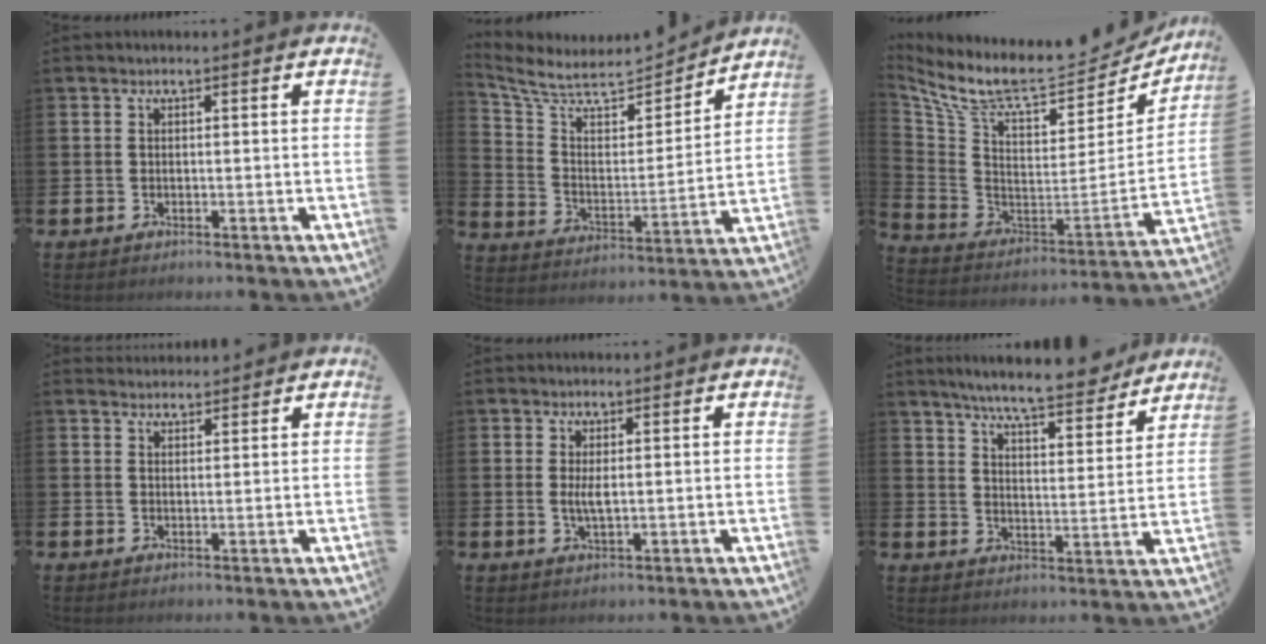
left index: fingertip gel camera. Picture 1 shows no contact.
{"total": 7.2, "force": [6.5, 2.3, 2.0], "torque": [-0.081, -0.058, 0.110]}
{"total": 9.0, "force": [7.3, 2.5, 4.7], "torque": [-0.118, -0.057, 0.120]}
{"total": 1.9, "force": [1.9, 0.6, 0.0], "torque": [0.009, -0.011, 0.032]}
{"total": 2.2, "force": [0.3, 0.7, 2.1], "torque": [-0.033, -0.002, 0.003]}
{"total": 8.1, "force": [7.6, 0.4, 2.9], "torque": [-0.066, -0.048, 0.130]}